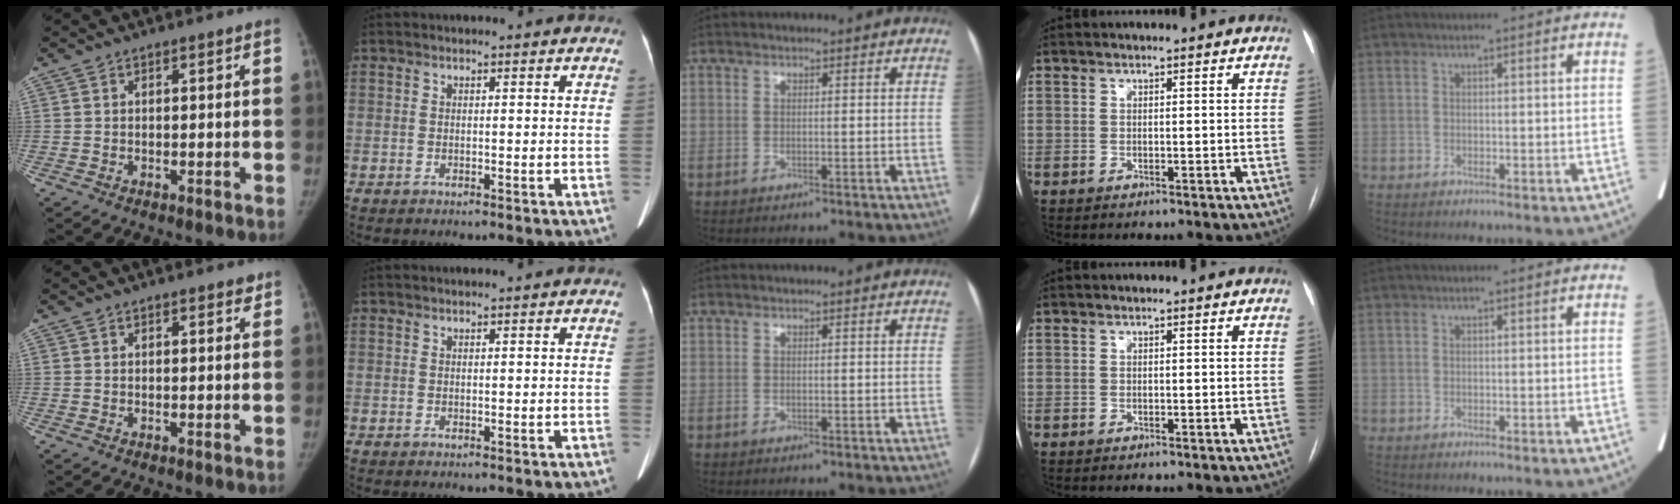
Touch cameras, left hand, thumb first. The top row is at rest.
{"thumb": {"total": 1.4, "force": [1.1, 0.6, 0.6], "torque": [-0.001, -0.005, 0.011]}, "index": {"total": 1.0, "force": [0.9, -0.1, 0.4], "torque": [-0.004, 0.018, 0.017]}}